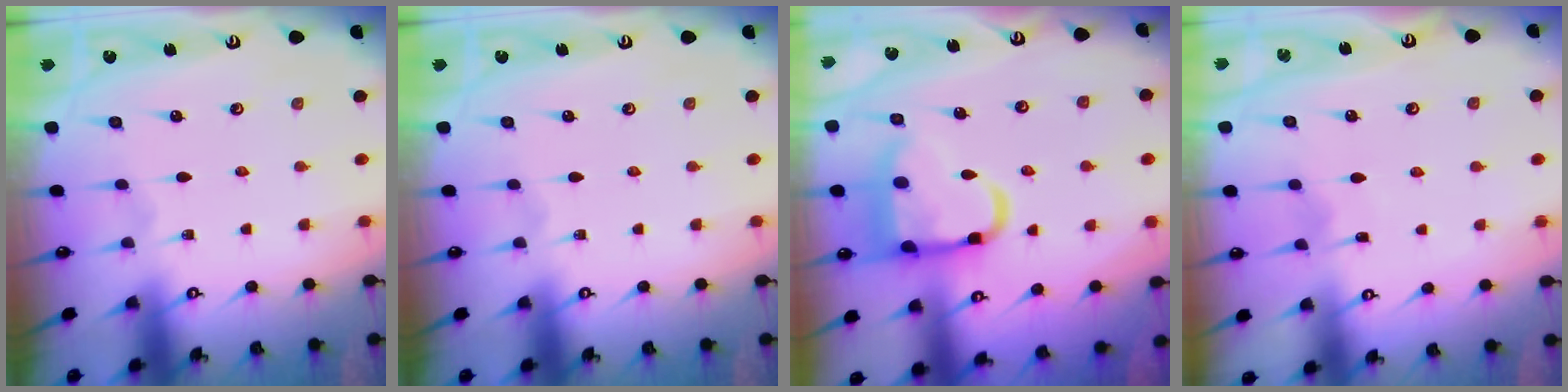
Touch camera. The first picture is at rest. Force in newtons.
{"total": 0.0}
{"total": 14.0, "press": 13.9, "slide": 1.6}
{"total": 3.6, "press": 3.6, "slide": 0.5}